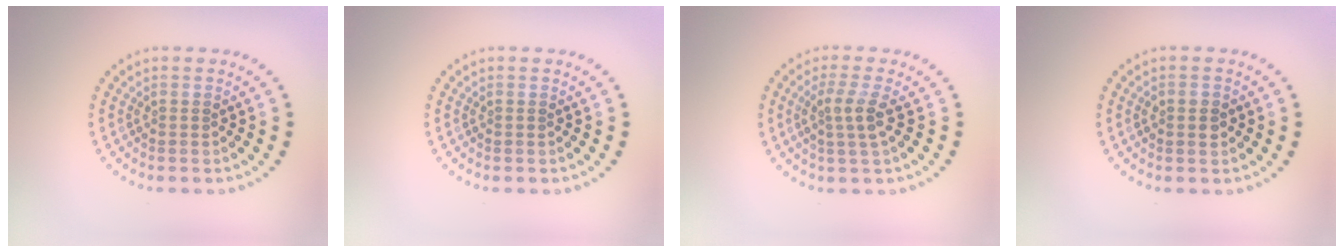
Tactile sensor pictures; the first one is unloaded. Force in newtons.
{"total": 0.0}
{"total": 2.5, "press": 2.1, "slide": 1.4}
{"total": 1.8, "press": 1.8, "slide": 0.2}